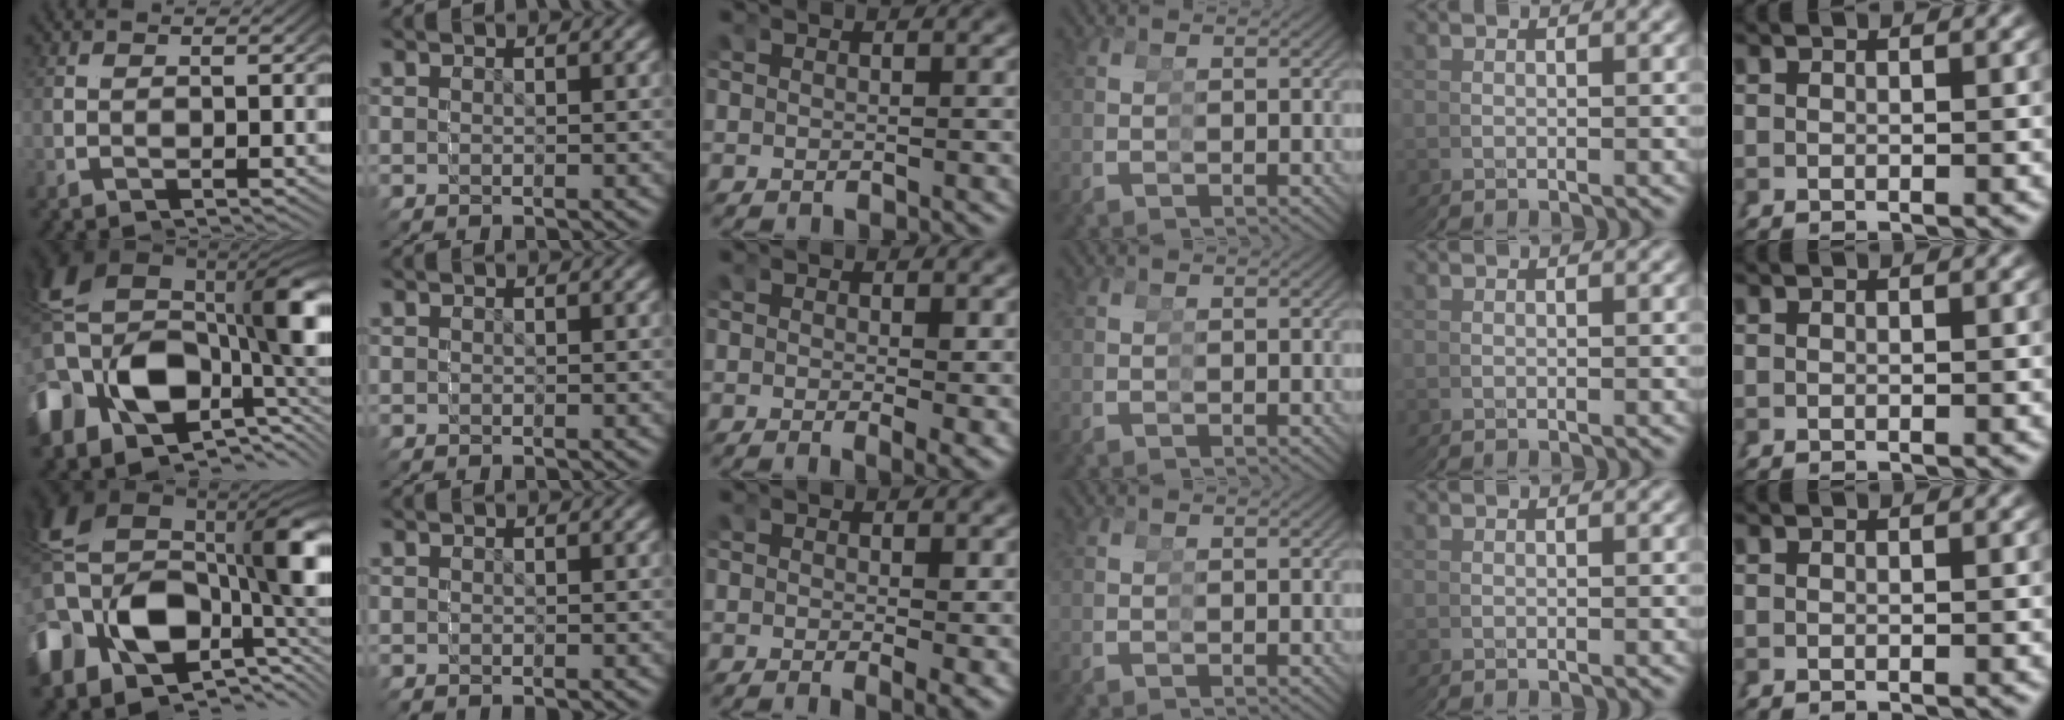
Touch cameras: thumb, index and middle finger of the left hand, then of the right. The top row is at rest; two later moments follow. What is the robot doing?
{"motion": "grasp_and_lifting", "object": "stress ball aka squeeze ball"}